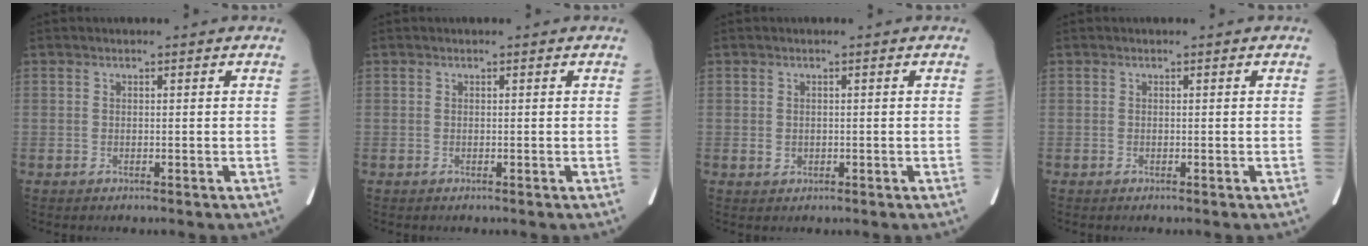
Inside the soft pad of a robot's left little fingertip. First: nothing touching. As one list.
[{"total": 0.0}, {"total": 1.2, "force": [-0.1, 1.0, 0.5], "torque": [-0.012, 0.000, 0.003]}, {"total": 0.0}]